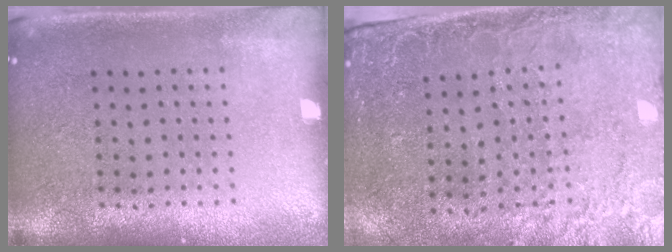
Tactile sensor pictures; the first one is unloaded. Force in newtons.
{"total": 2.6, "press": 2.4, "slide": 1.1}